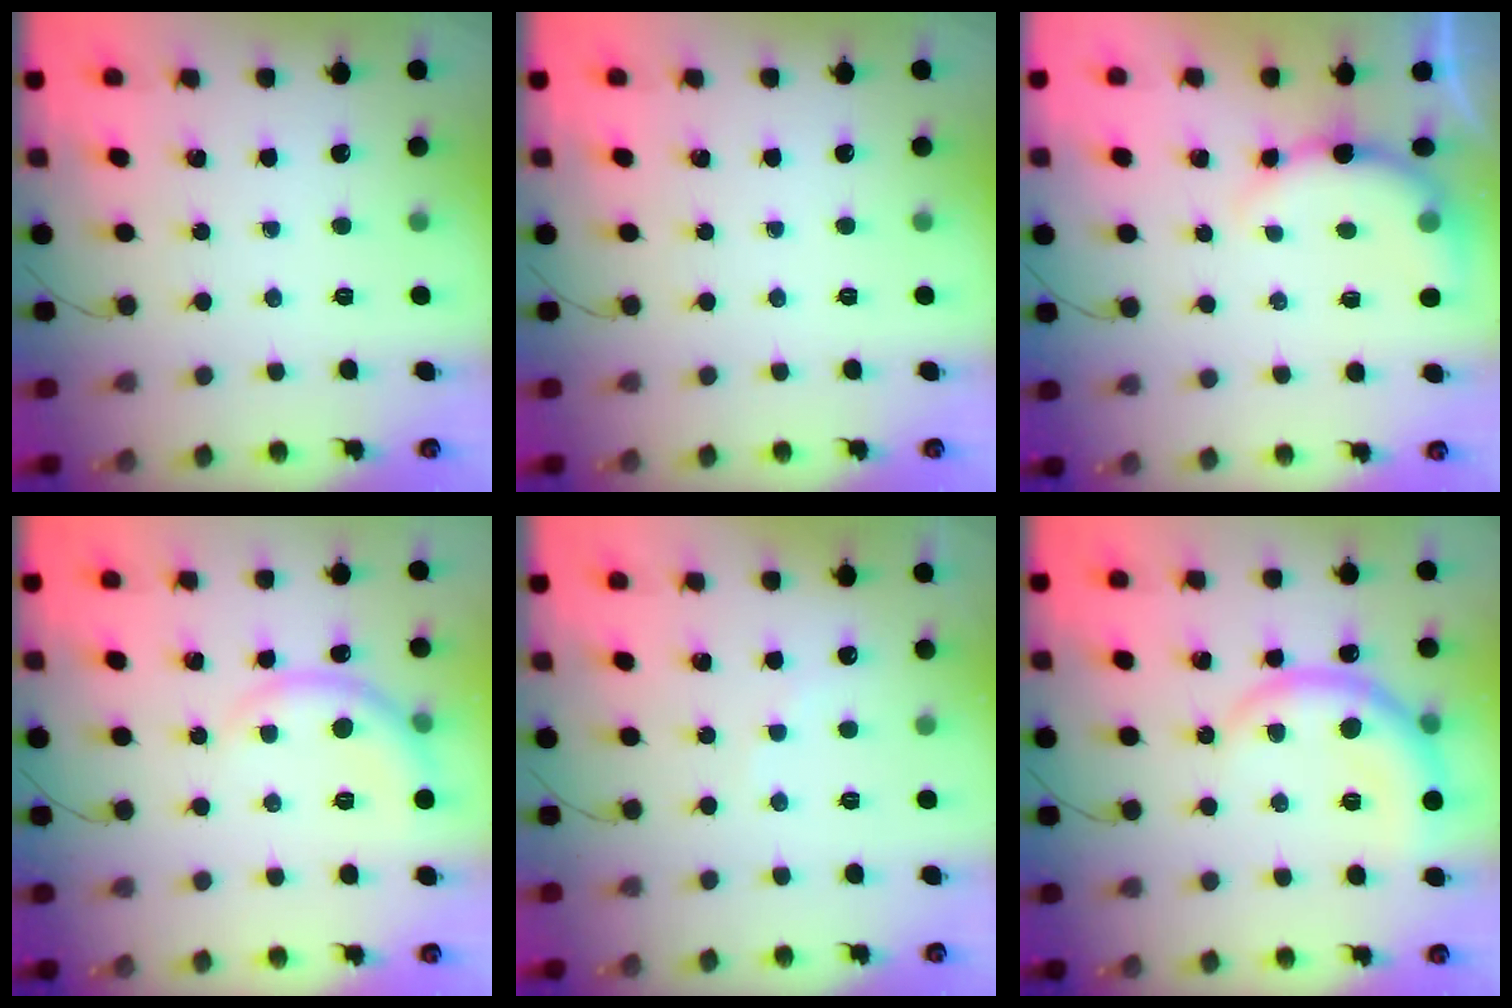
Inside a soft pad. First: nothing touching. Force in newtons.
{"total": 0.0}
{"total": 8.8, "press": 8.7, "slide": 1.1}
{"total": 6.7, "press": 6.7, "slide": 0.7}
{"total": 5.0, "press": 5.0, "slide": 0.9}
{"total": 11.1, "press": 11.1, "slide": 0.6}